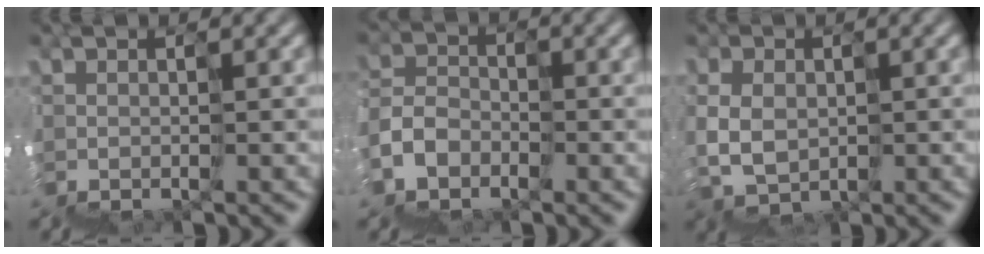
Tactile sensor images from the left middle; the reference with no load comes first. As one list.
[{"total": 3.6, "force": [-2.8, 1.0, -2.0], "torque": [0.039, 0.010, -0.061]}, {"total": 1.9, "force": [0.1, 1.9, 0.3], "torque": [0.016, 0.013, 0.013]}]